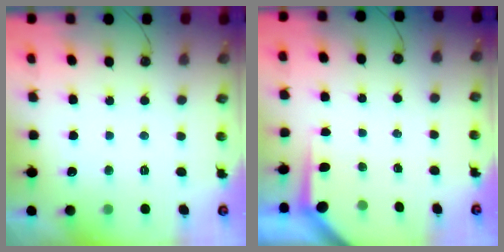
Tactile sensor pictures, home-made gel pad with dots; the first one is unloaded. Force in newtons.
{"total": 3.7, "press": 3.7, "slide": 0.3}